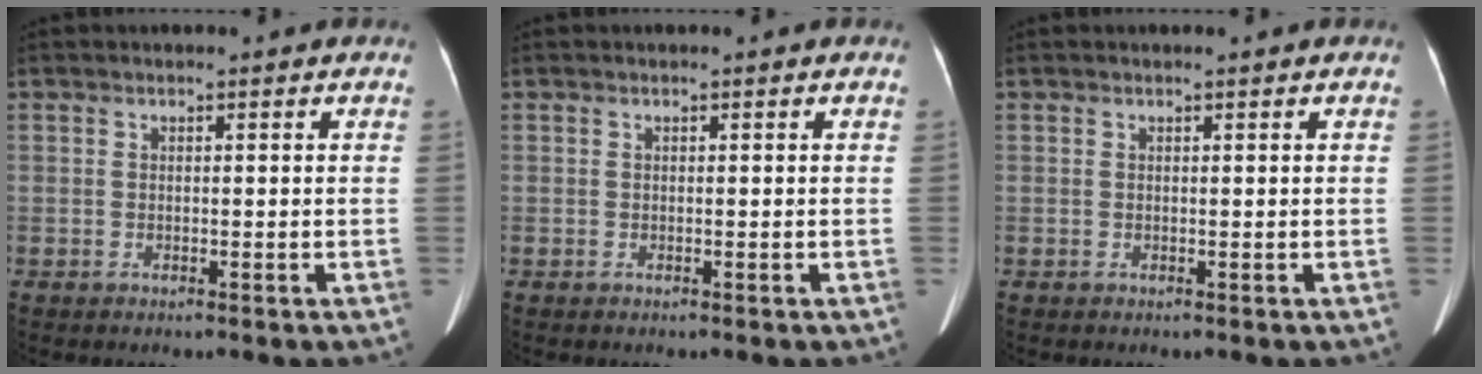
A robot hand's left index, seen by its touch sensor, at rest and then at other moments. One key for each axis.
{"total": 0.0}
{"total": 0.0}